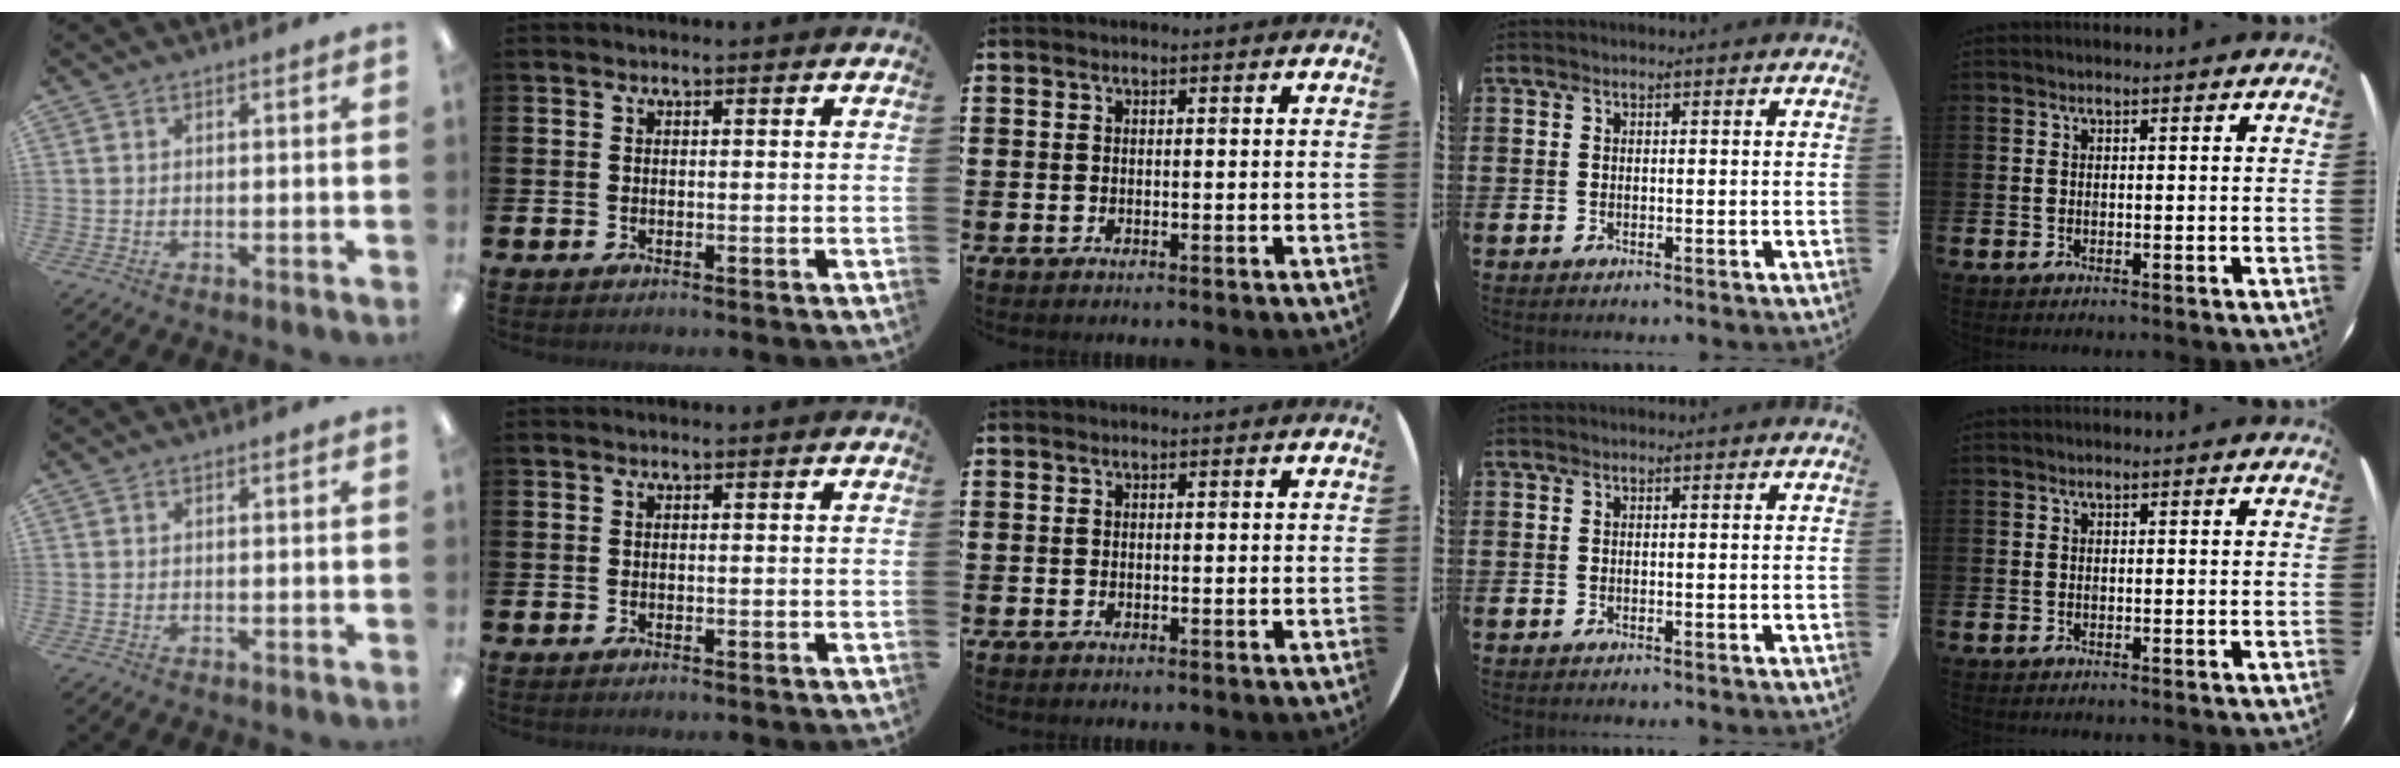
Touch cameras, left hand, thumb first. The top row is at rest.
{}